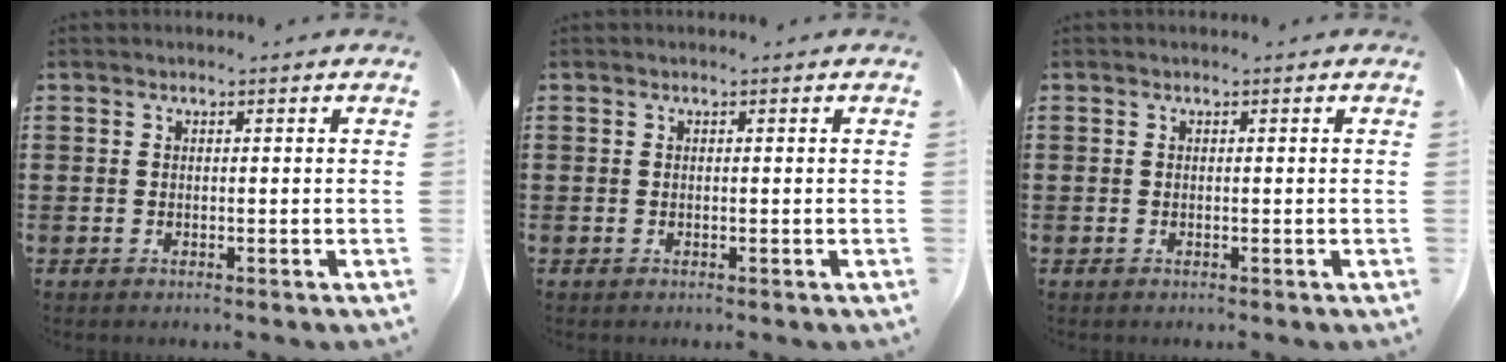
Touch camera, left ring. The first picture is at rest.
{"total": 0.0}
{"total": 0.0}